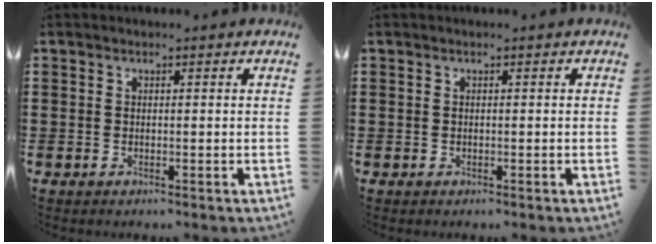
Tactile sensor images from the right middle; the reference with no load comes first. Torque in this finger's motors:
{"motor_torque": [-0.01, 0.02, -0.01, -0.01]}